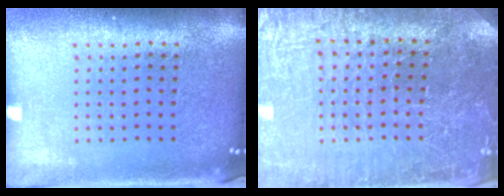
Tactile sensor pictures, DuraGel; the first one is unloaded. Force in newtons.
{"total": 3.3, "press": 3.3, "slide": 0.3}